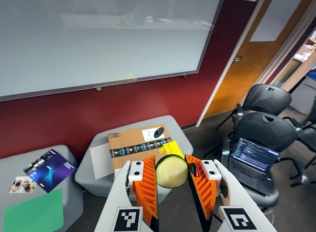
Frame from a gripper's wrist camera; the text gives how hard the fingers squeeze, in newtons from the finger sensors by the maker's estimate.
{"total": 8.7, "left": 8.8, "right": 8.5}